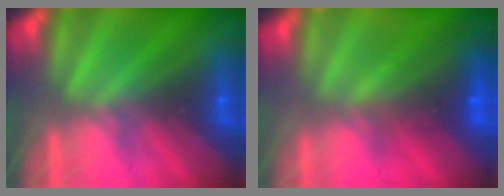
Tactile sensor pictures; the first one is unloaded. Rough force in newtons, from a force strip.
{"total": 5.8}